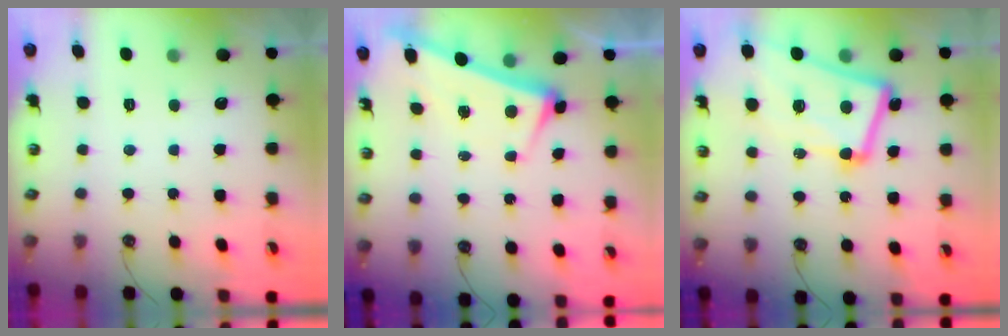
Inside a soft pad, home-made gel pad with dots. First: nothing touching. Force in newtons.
{"total": 3.3, "press": 3.1, "slide": 0.9}
{"total": 16.7, "press": 16.6, "slide": 2.4}